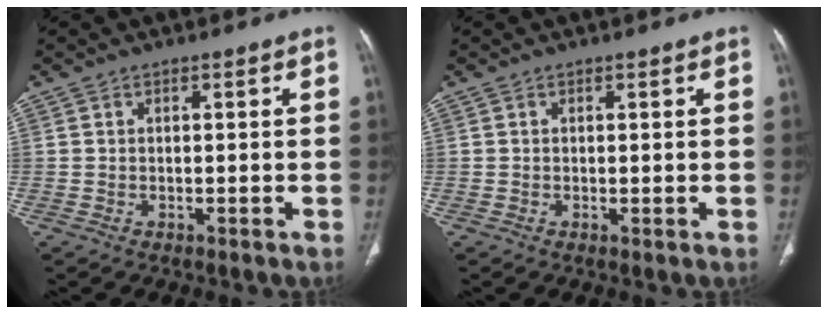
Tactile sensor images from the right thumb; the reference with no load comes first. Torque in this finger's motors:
{"motor_torque": [1.01, 0.01, -0.36, -0.08, 0.00]}